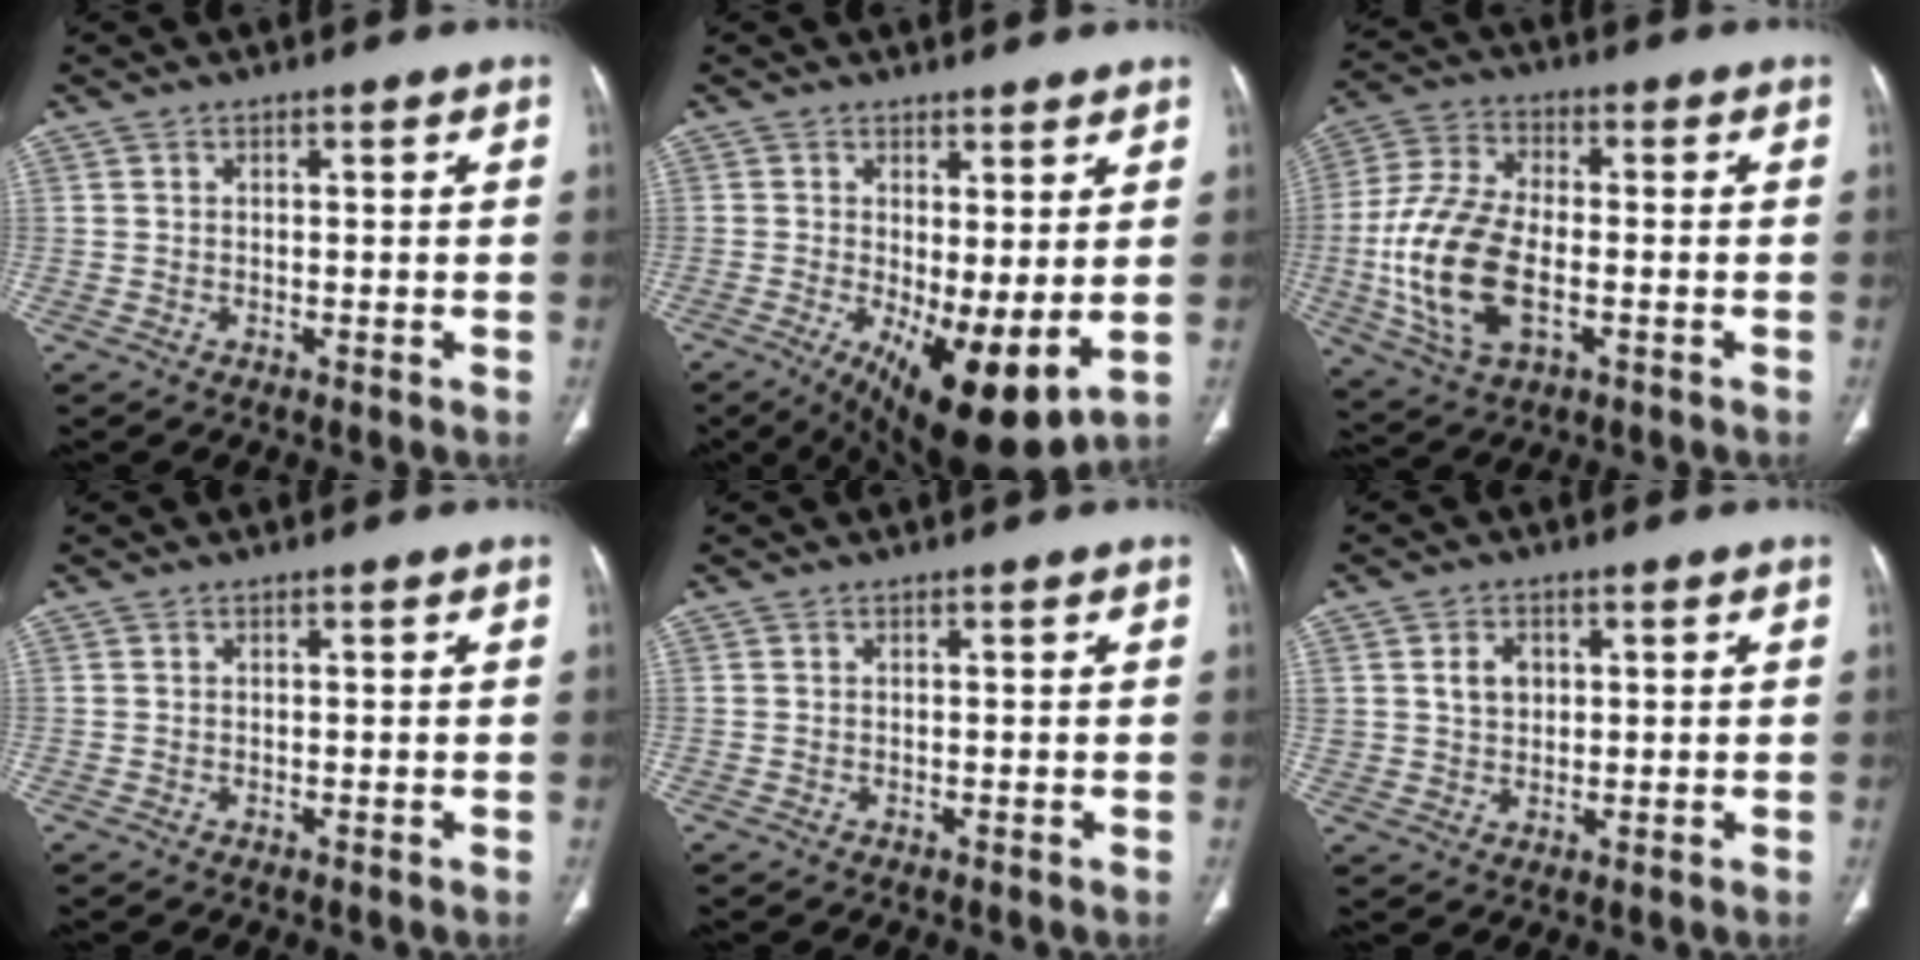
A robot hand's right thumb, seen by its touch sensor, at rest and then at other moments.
{"total": 12.3, "force": [-1.6, 4.2, 11.4], "torque": [-0.180, -0.023, -0.008]}
{"total": 16.8, "force": [-3.2, 9.0, 13.8], "torque": [-0.291, 0.011, -0.053]}
{"total": 0.0}
{"total": 0.0}
{"total": 4.4, "force": [1.3, 3.4, 2.4], "torque": [-0.024, -0.006, 0.026]}